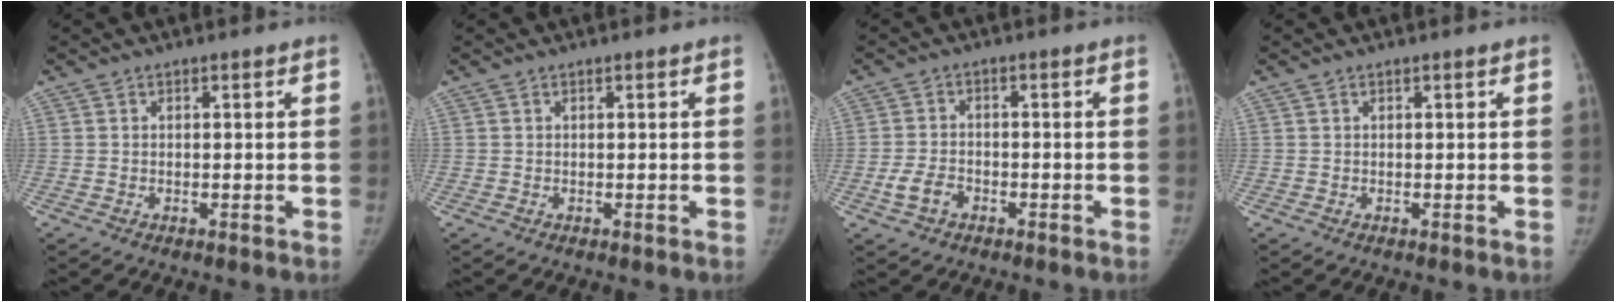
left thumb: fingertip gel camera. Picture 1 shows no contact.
{"total": 0.0}
{"total": 4.3, "force": [-2.0, 2.9, 2.5], "torque": [-0.050, 0.015, -0.036]}
{"total": 0.0}